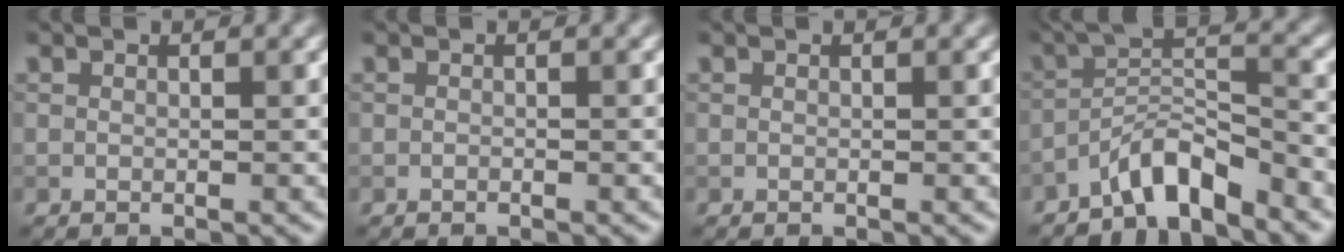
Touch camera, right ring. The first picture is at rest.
{"total": 0.0}
{"total": 0.0}
{"total": 5.4, "force": [-4.2, 1.1, 3.3], "torque": [-0.052, 0.010, -0.083]}